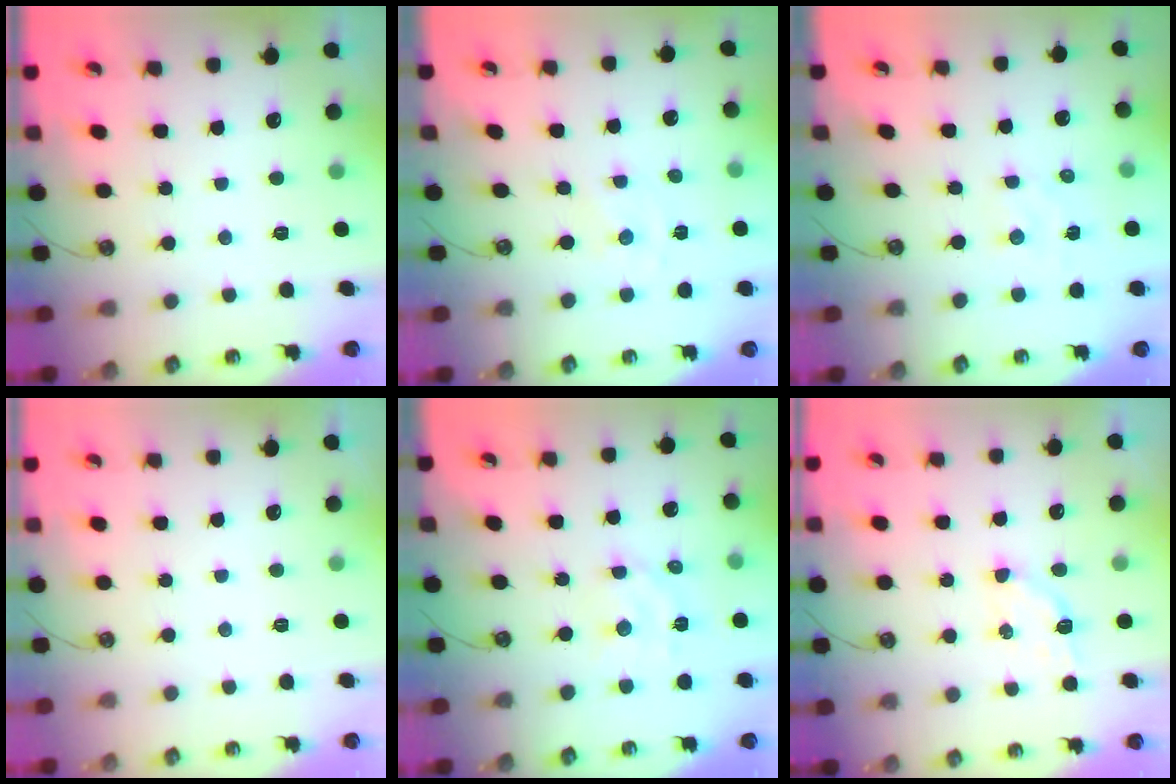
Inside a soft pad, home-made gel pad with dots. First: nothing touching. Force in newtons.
{"total": 0.0}
{"total": 2.0, "press": 2.0, "slide": 0.4}
{"total": 0.0}
{"total": 8.2, "press": 8.2, "slide": 0.5}
{"total": 3.8, "press": 3.8, "slide": 0.5}